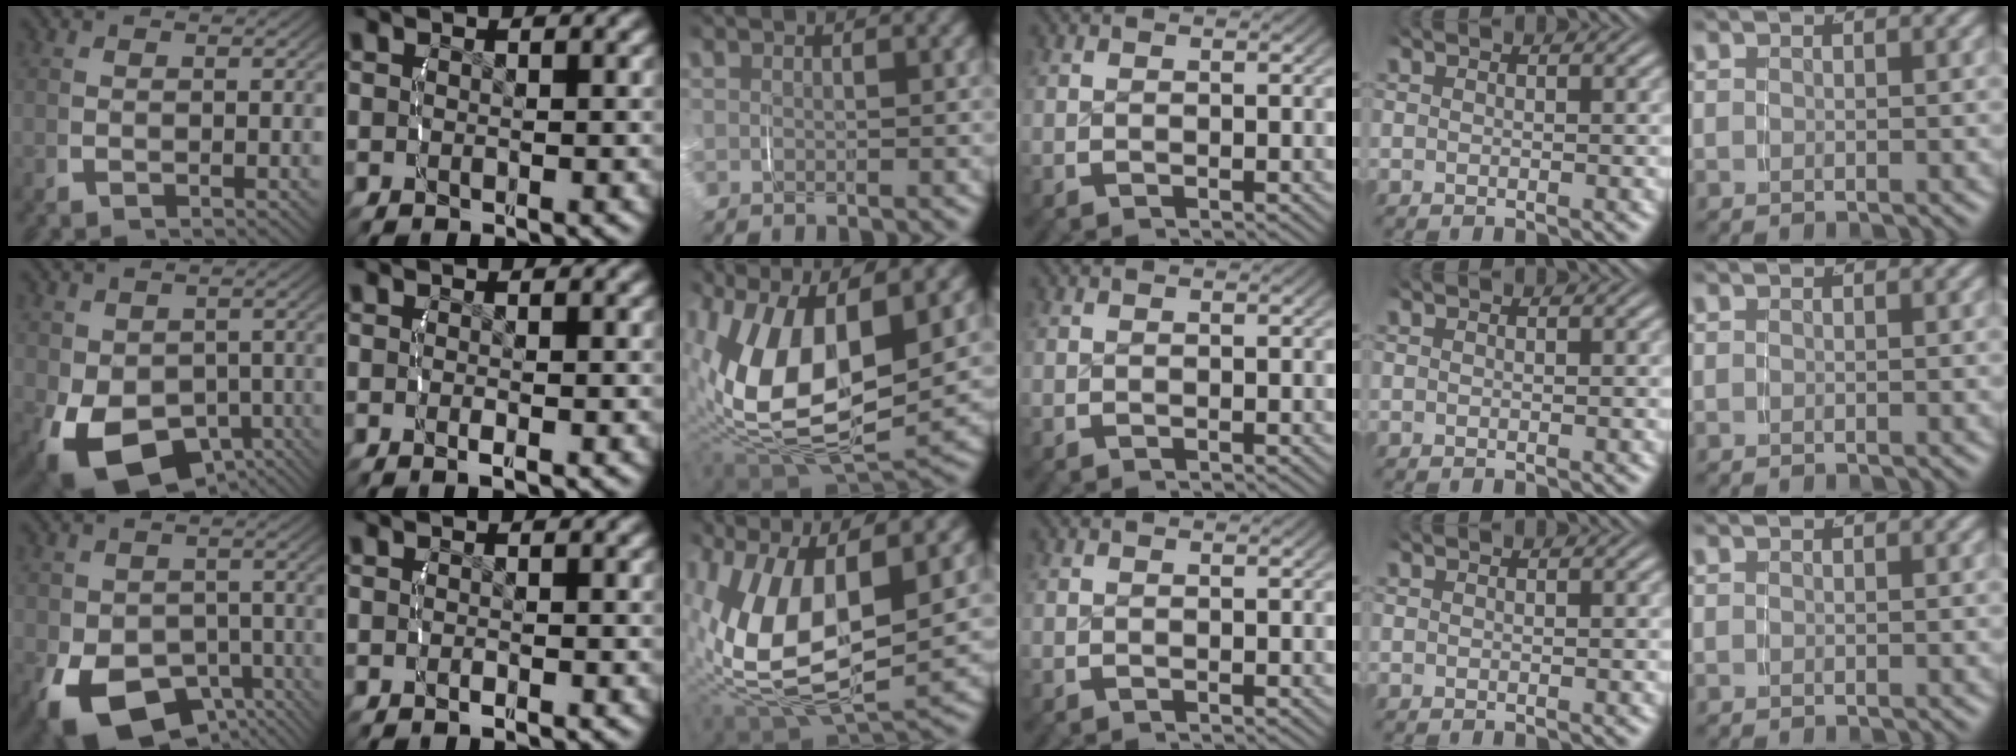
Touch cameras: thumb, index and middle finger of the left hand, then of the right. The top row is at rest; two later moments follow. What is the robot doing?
{"motion": "grasp_and_lifting", "object": "velcro strap"}